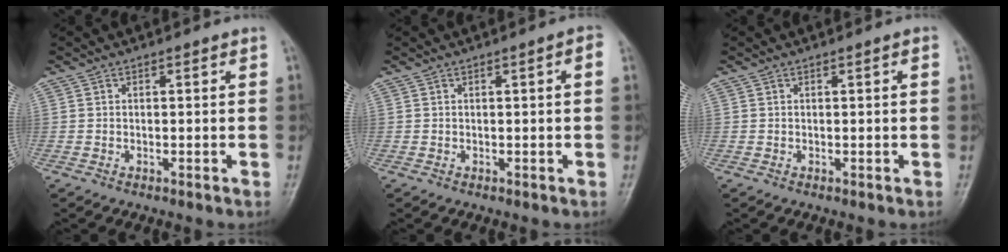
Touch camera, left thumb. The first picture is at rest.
{"total": 1.8, "force": [0.3, 0.2, 1.8], "torque": [-0.027, 0.005, 0.002]}
{"total": 0.6, "force": [0.2, 0.0, 0.6], "torque": [-0.012, 0.001, 0.002]}